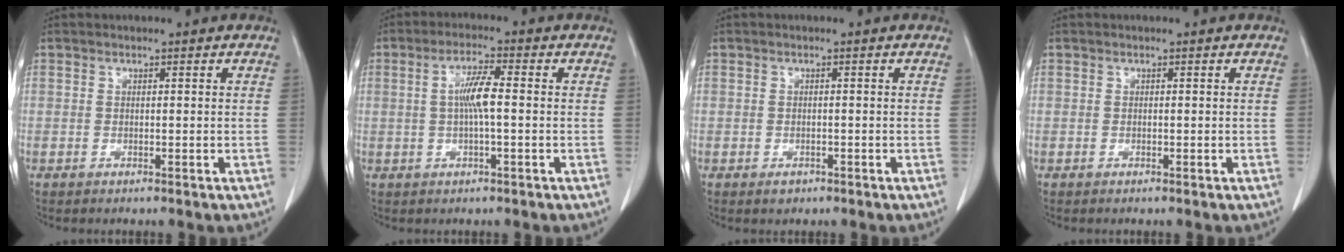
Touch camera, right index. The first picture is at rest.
{"total": 5.0, "force": [0.1, 0.4, 5.0], "torque": [-0.097, 0.006, 0.000]}
{"total": 1.3, "force": [-0.7, 1.0, 0.4], "torque": [-0.005, 0.003, -0.005]}
{"total": 0.0}